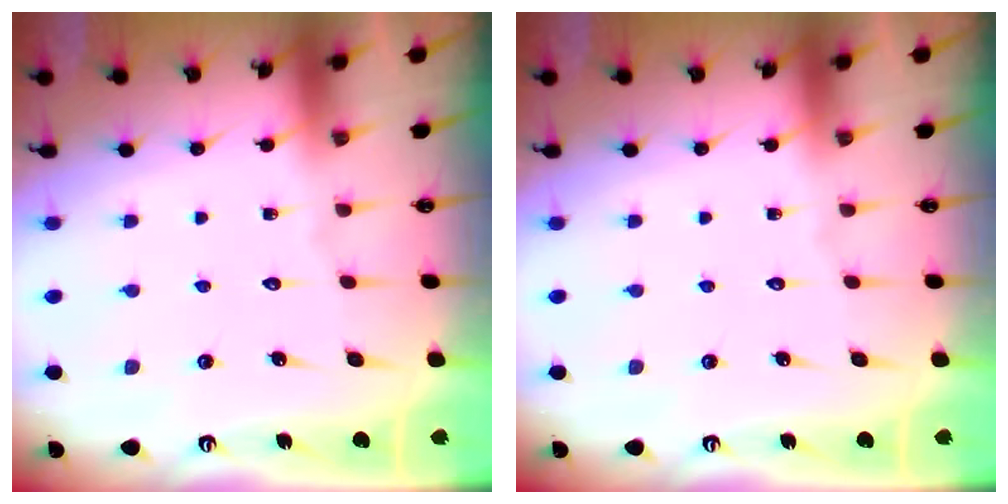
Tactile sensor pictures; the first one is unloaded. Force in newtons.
{"total": 0.0}